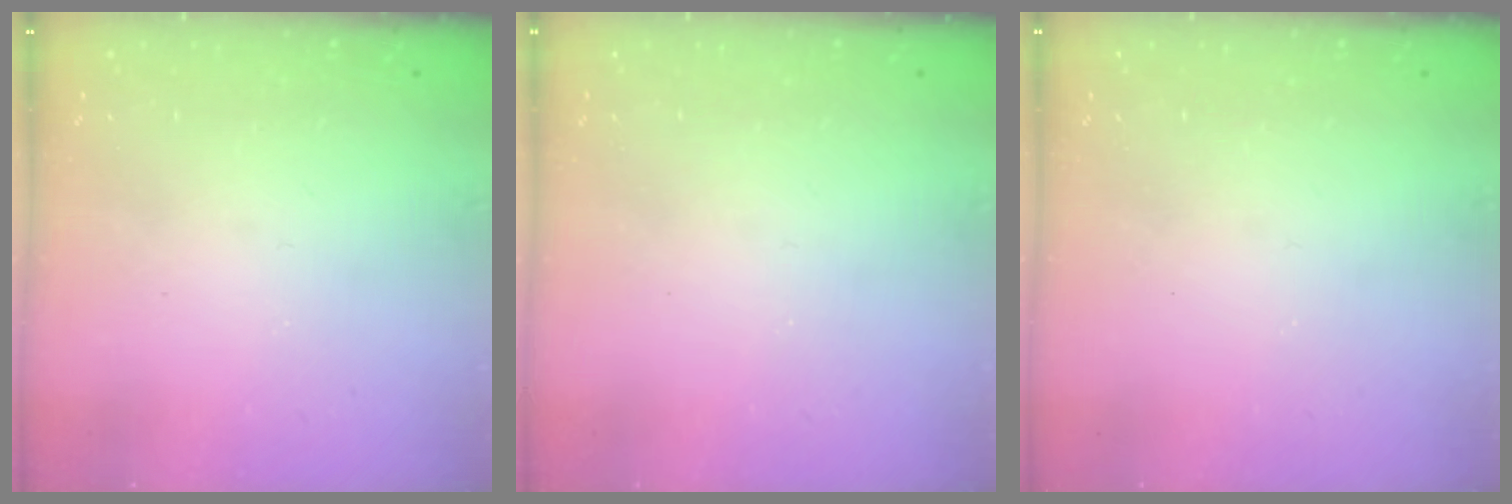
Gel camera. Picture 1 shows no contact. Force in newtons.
{"total": 0.0}
{"total": 0.0}